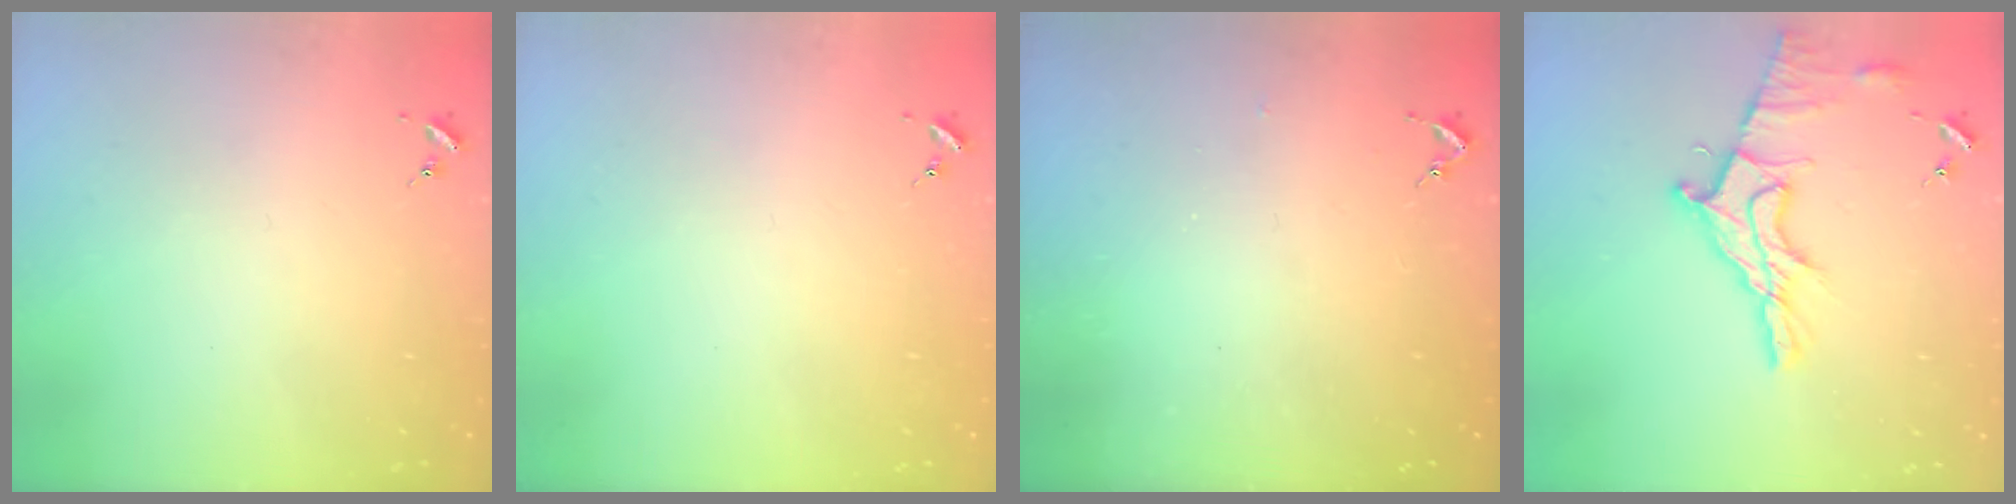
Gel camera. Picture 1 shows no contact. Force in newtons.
{"total": 0.0}
{"total": 2.6, "press": 2.5, "slide": 0.3}
{"total": 13.5, "press": 13.4, "slide": 1.3}